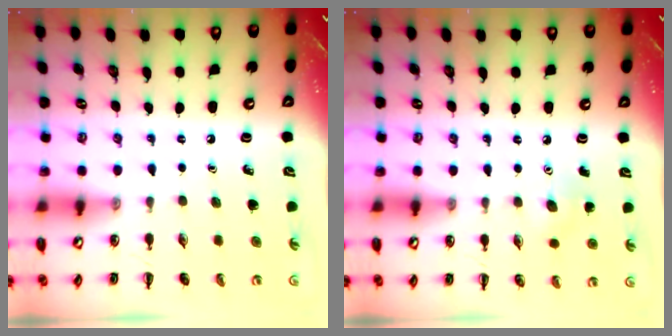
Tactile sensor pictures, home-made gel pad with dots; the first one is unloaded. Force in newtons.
{"total": 5.2, "press": 5.0, "slide": 1.3}